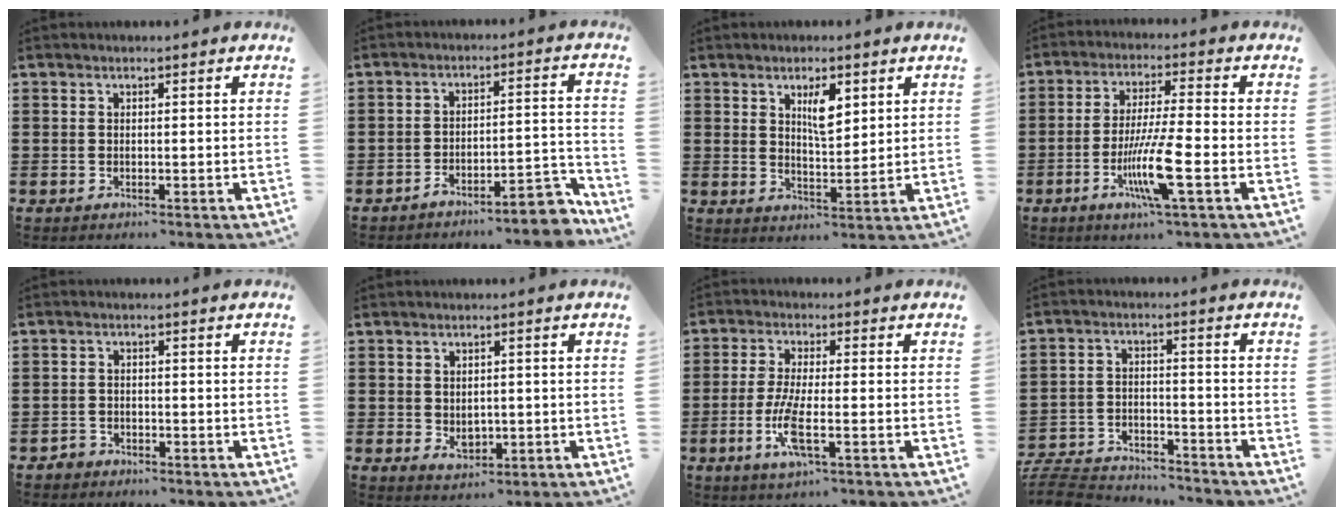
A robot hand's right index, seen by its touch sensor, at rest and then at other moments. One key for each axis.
{"total": 6.3, "fx": -5.6, "fy": 0.9, "fz": 2.7, "tx": -0.040, "ty": 0.005, "tz": -0.105}
{"total": 4.8, "fx": 2.3, "fy": 1.7, "fz": 3.9, "tx": -0.060, "ty": -0.005, "tz": 0.033}
{"total": 9.7, "fx": -3.5, "fy": 0.7, "fz": 9.0, "tx": -0.179, "ty": -0.016, "tz": -0.068}
{"total": 1.5, "fx": -1.4, "fy": 0.7, "fz": 0.1, "tx": -0.006, "ty": 0.002, "tz": -0.030}
{"total": 2.5, "fx": -0.1, "fy": 1.7, "fz": 1.8, "tx": -0.027, "ty": 0.002, "tz": -0.004}
{"total": 6.4, "fx": -2.1, "fy": 1.3, "fz": 5.9, "tx": -0.133, "ty": -0.017, "tz": -0.043}
{"total": 6.5, "fx": -6.4, "fy": 0.9, "fz": 1.1, "tx": -0.039, "ty": 0.004, "tz": -0.131}